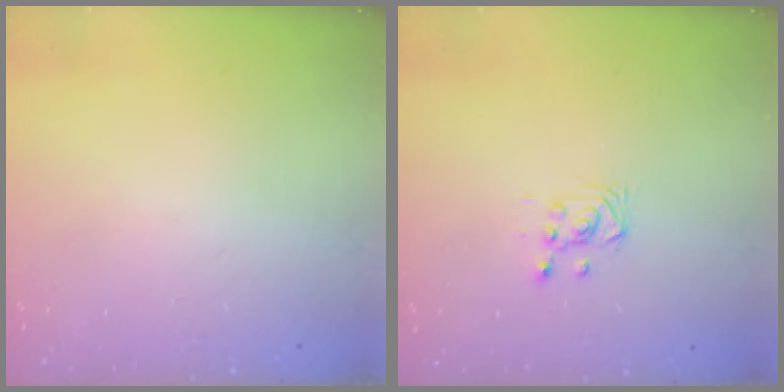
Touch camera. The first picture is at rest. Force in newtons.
{"total": 3.5, "press": 3.4, "slide": 0.8}